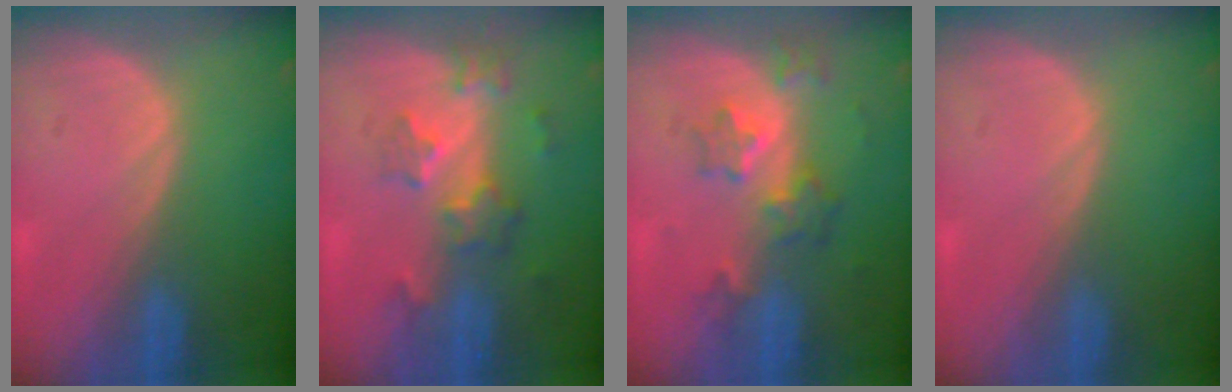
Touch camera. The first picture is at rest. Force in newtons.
{"total": 6.3, "press": 5.5, "slide": 3.0}
{"total": 6.1, "press": 5.4, "slide": 2.8}
{"total": 0.0}